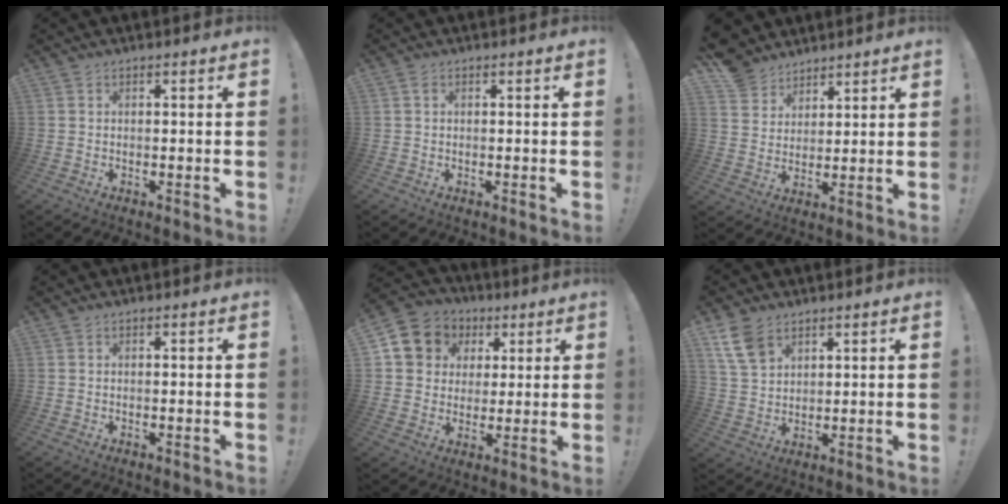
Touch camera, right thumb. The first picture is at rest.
{"total": 0.7, "force": [0.3, 0.5, 0.4], "torque": [-0.002, 0.000, 0.004]}
{"total": 8.8, "force": [6.6, 5.8, 0.7], "torque": [-0.014, -0.058, 0.132]}
{"total": 0.0}
{"total": 9.9, "force": [3.4, 8.8, 2.9], "torque": [-0.039, -0.018, 0.073]}
{"total": 8.9, "force": [5.6, 5.4, 4.4], "torque": [-0.075, -0.021, 0.112]}